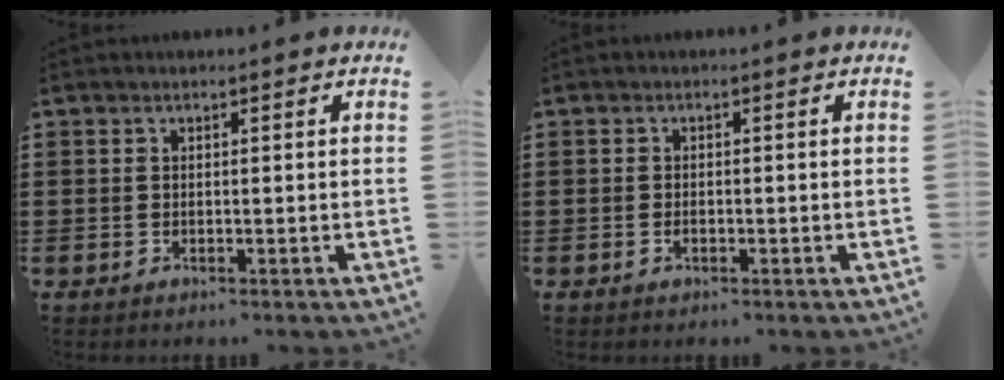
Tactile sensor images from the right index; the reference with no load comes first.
{"total": 0.9, "force": [-0.5, 0.5, 0.6], "torque": [-0.013, -0.003, -0.008]}